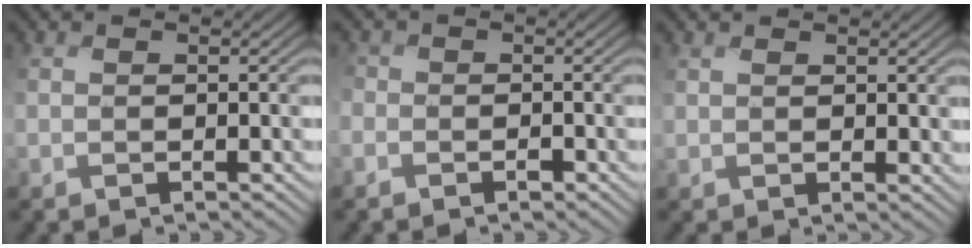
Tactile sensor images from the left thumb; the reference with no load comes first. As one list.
[{"total": 3.2, "force": [-1.7, 2.7, 0.3], "torque": [-0.016, 0.007, -0.048]}, {"total": 1.4, "force": [1.3, -0.2, -0.2], "torque": [-0.002, 0.002, 0.027]}]